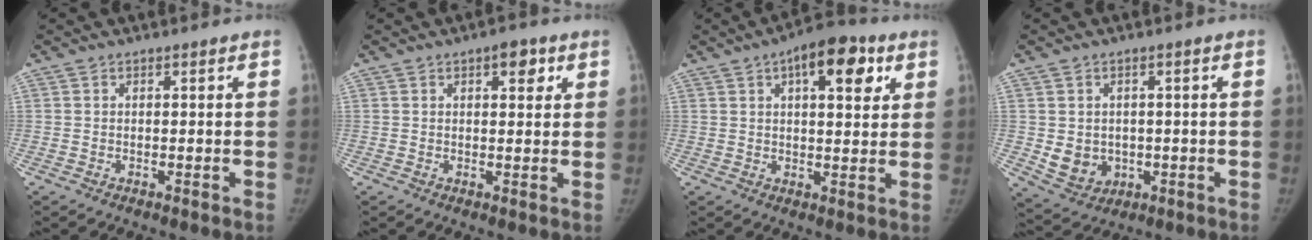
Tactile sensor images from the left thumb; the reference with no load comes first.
{"total": 4.1, "force": [2.0, 1.9, 3.0], "torque": [-0.025, -0.005, 0.024]}
{"total": 12.0, "force": [5.3, 5.2, 9.4], "torque": [-0.102, -0.003, 0.070]}
{"total": 7.0, "force": [-0.7, 6.1, 3.4], "torque": [-0.036, 0.000, 0.010]}